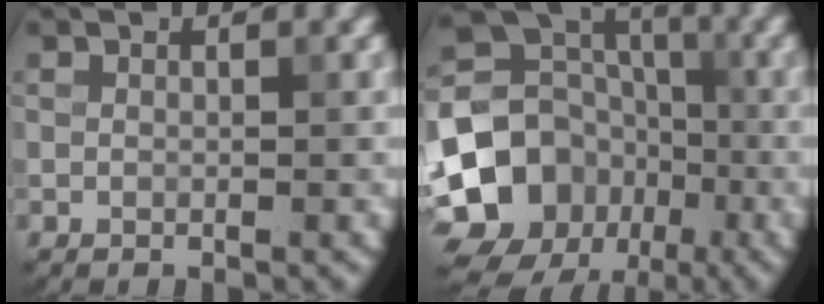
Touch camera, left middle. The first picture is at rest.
{"total": 13.3, "force": [-4.8, 11.3, 5.1], "torque": [-0.099, -0.004, -0.098]}